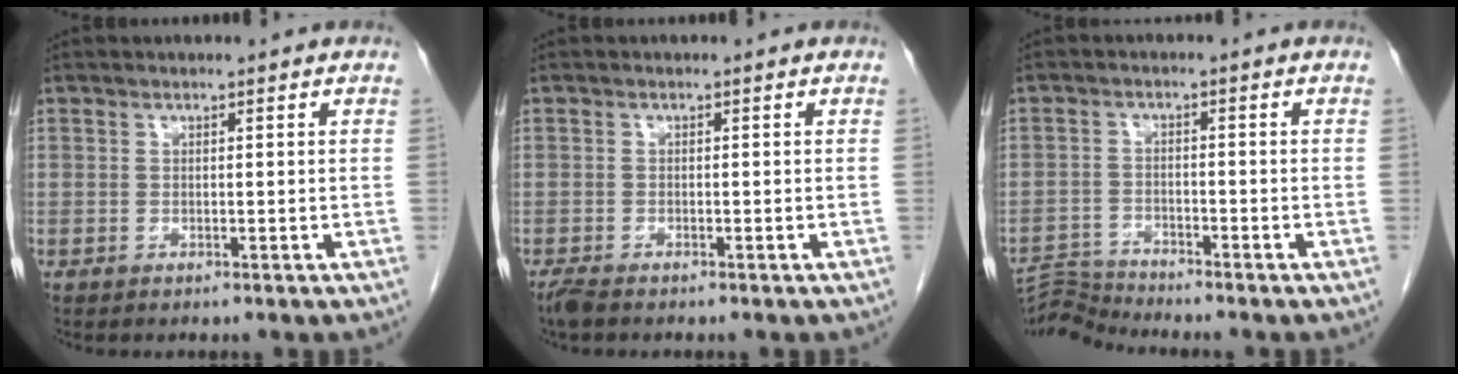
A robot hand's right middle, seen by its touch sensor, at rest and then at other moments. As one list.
[{"total": 1.8, "force": [-1.5, 0.3, 0.9], "torque": [-0.026, -0.006, -0.030]}, {"total": 5.3, "force": [-5.1, -1.5, -0.7], "torque": [0.007, -0.006, -0.095]}]